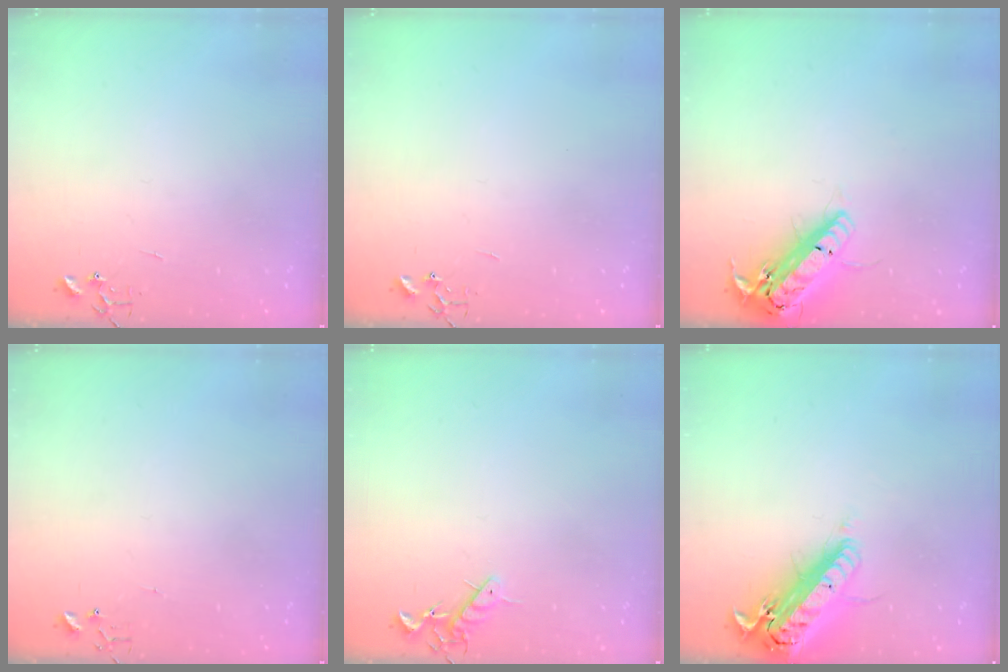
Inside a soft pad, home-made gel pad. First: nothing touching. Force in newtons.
{"total": 0.0}
{"total": 18.4, "press": 18.1, "slide": 3.2}
{"total": 3.6, "press": 3.6, "slide": 0.4}
{"total": 7.4, "press": 7.4, "slide": 0.9}
{"total": 19.3, "press": 18.8, "slide": 4.3}